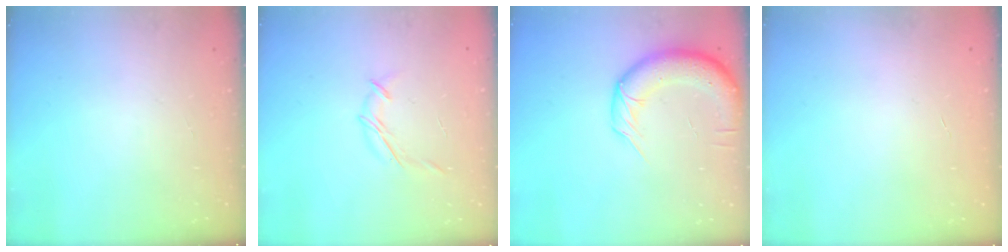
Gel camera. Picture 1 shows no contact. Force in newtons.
{"total": 5.4, "press": 5.3, "slide": 0.9}
{"total": 11.4, "press": 11.0, "slide": 3.1}
{"total": 0.0}